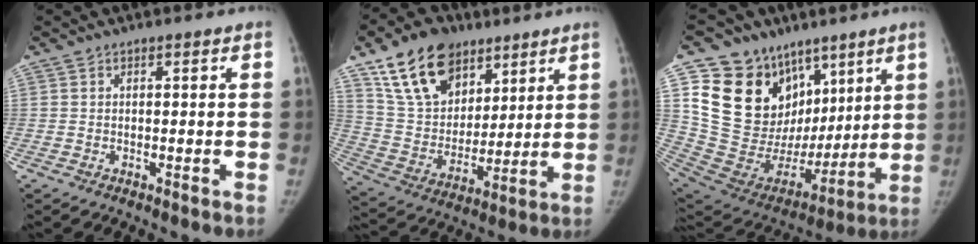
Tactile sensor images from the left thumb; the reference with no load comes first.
{"total": 19.1, "force": [11.5, 12.4, 8.8], "torque": [-0.121, -0.034, 0.219]}
{"total": 24.9, "force": [10.7, 18.2, 13.2], "torque": [-0.184, -0.008, 0.213]}